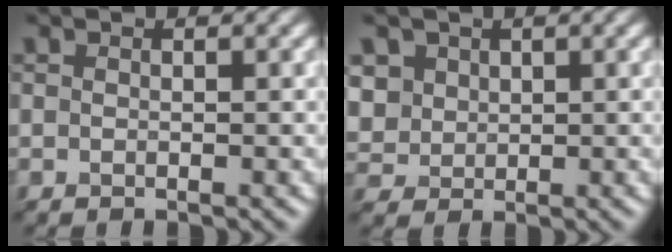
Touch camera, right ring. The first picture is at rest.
{"total": 2.4, "force": [1.4, 1.9, -0.1], "torque": [-0.030, 0.009, 0.056]}